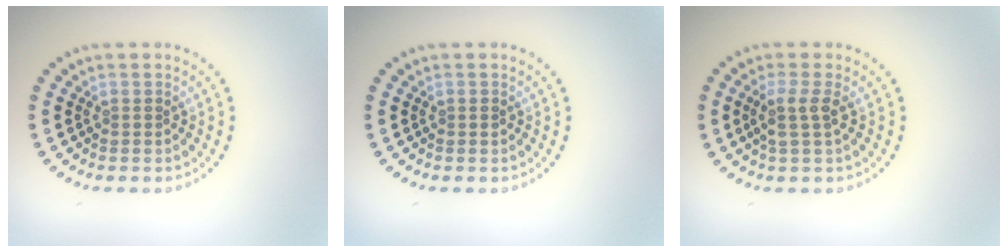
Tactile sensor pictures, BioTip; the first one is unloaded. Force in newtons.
{"total": 0.6, "press": 0.6, "slide": 0.0}
{"total": 2.1, "press": 1.7, "slide": 1.2}